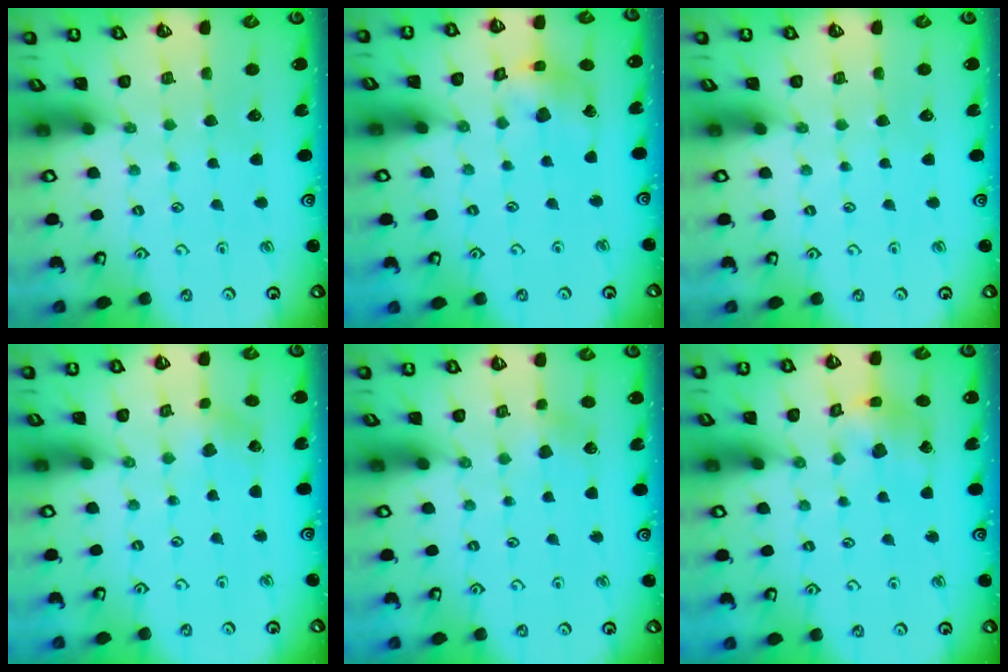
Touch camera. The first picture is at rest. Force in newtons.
{"total": 9.9, "press": 9.8, "slide": 1.3}
{"total": 0.0}
{"total": 0.7, "press": 0.7, "slide": 0.0}
{"total": 3.4, "press": 3.4, "slide": 0.4}
{"total": 8.7, "press": 8.7, "slide": 0.9}